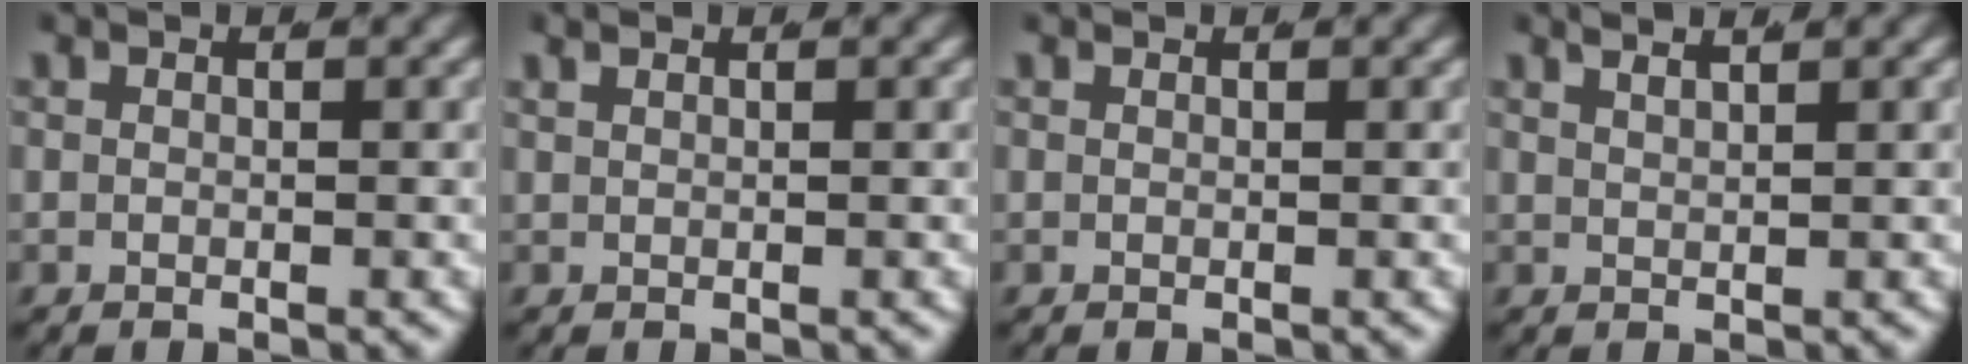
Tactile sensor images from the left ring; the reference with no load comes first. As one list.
[{"total": 0.7, "force": [0.6, -0.3, 0.2], "torque": [-0.001, 0.002, 0.013]}, {"total": 0.0}, {"total": 2.8, "force": [2.4, 0.2, 1.4], "torque": [-0.012, 0.007, 0.041]}]